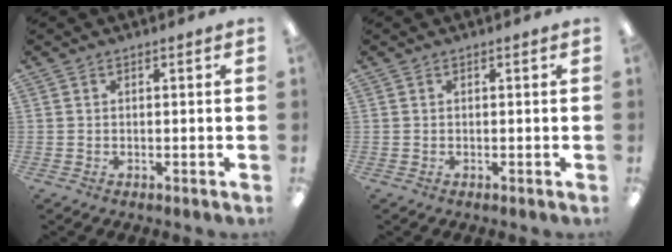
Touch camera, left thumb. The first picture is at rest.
{"total": 0.0}